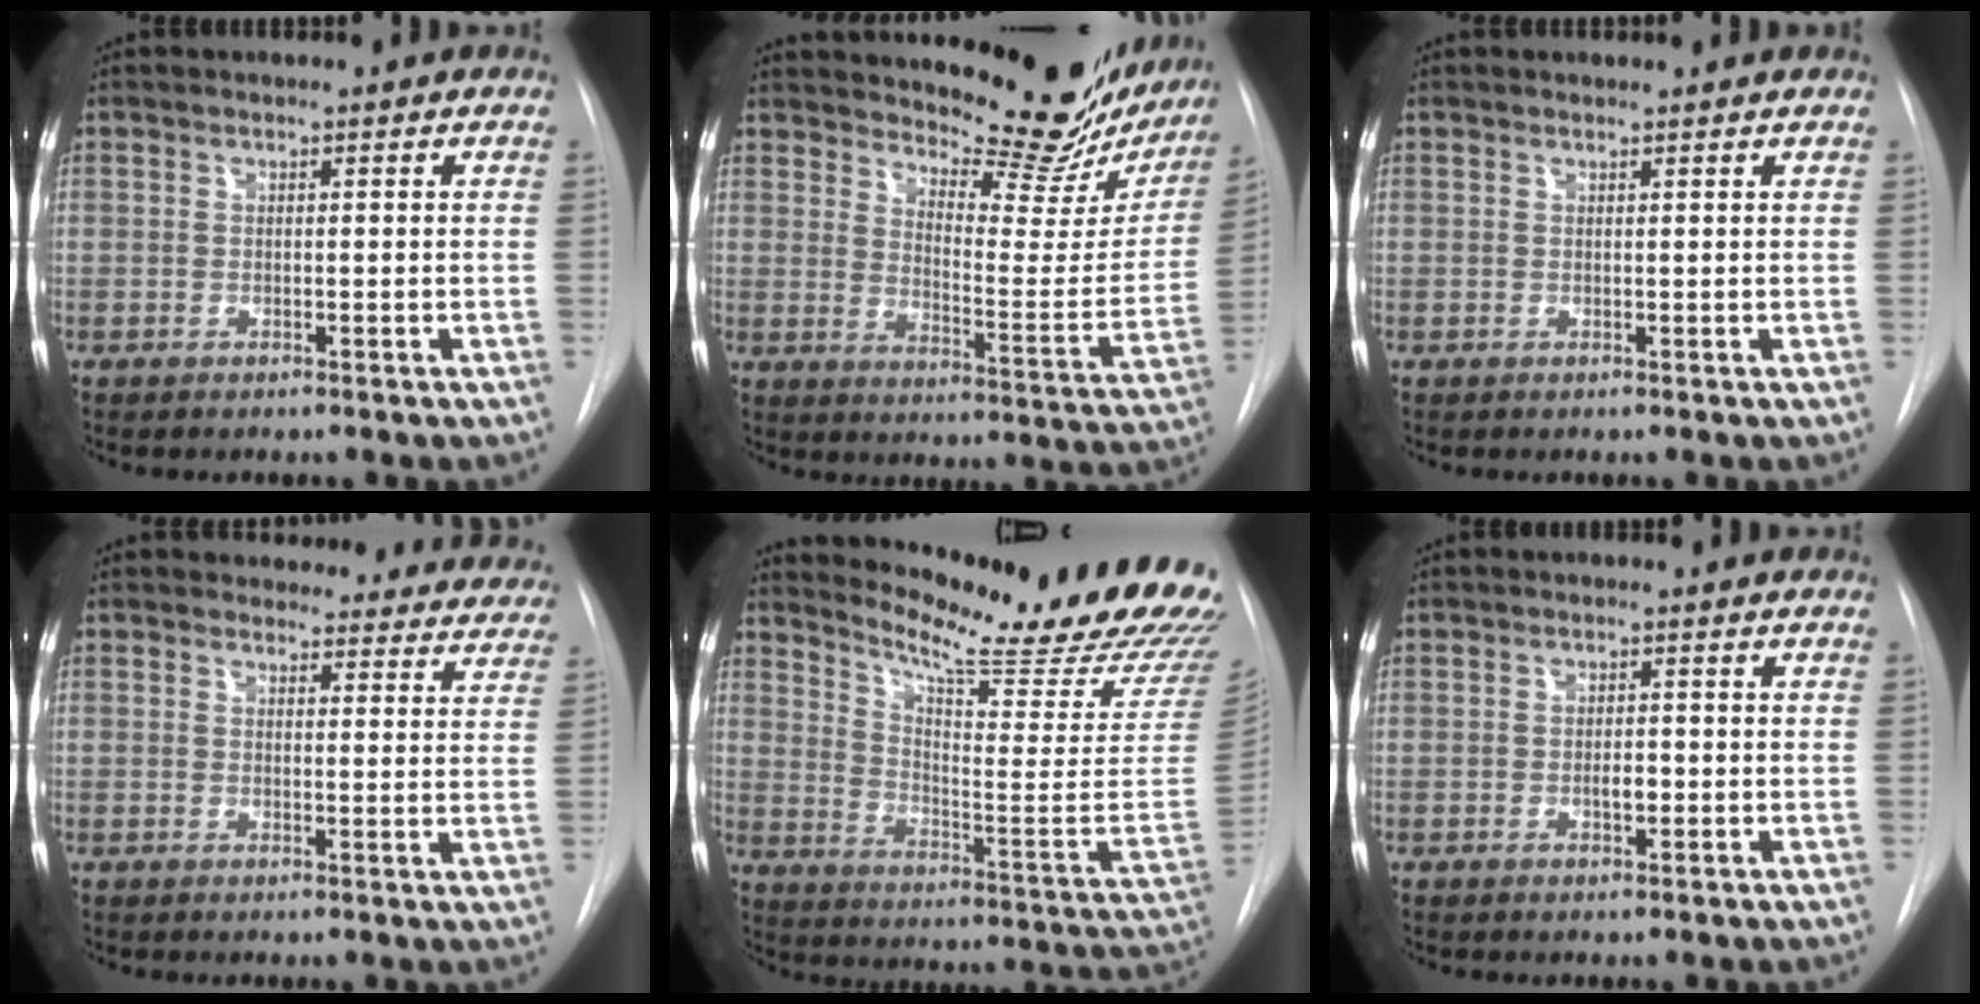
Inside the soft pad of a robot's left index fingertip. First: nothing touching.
{"total": 22.4, "force": [20.2, 5.8, 7.8], "torque": [-0.104, -0.069, 0.250]}
{"total": 2.9, "force": [2.9, 0.2, 0.6], "torque": [-0.010, 0.018, 0.032]}
{"total": 16.7, "force": [15.8, 5.1, 2.1], "torque": [0.011, -0.035, 0.158]}
{"total": 26.6, "force": [23.2, 2.1, 12.9], "torque": [-0.201, -0.109, 0.298]}
{"total": 1.9, "force": [-0.4, 0.8, 1.7], "torque": [-0.028, 0.000, -0.006]}